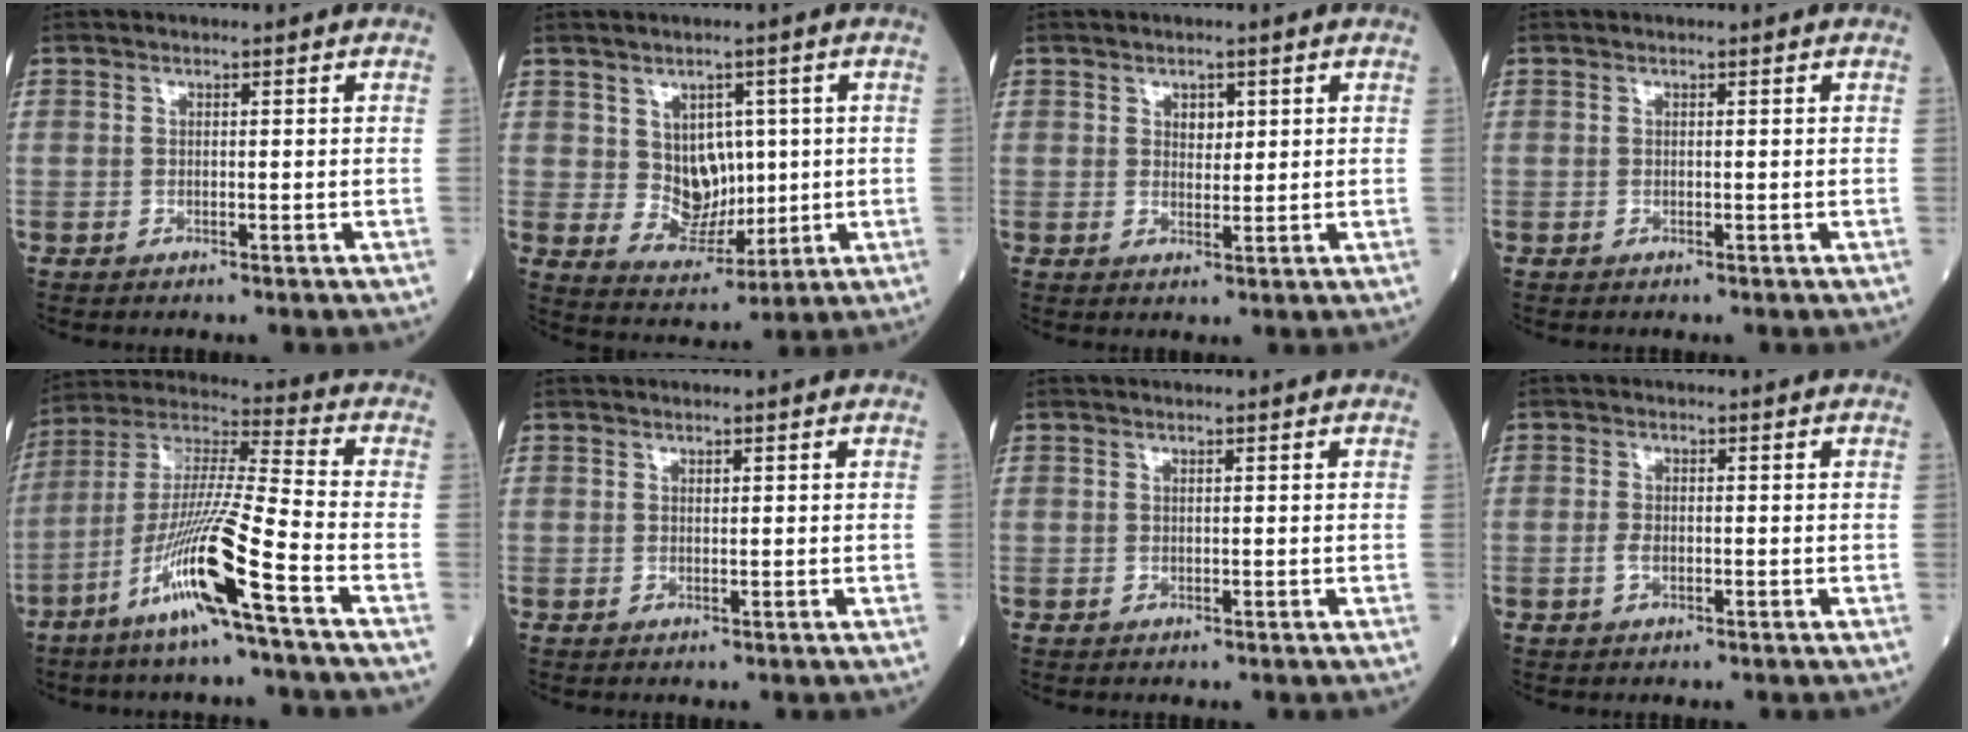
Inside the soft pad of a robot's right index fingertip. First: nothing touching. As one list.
[{"total": 6.8, "force": [1.4, 5.1, 4.2], "torque": [-0.066, 0.003, 0.040]}, {"total": 2.0, "force": [0.9, 1.3, 1.3], "torque": [-0.015, -0.002, 0.014]}, {"total": 0.0}, {"total": 14.7, "force": [-7.3, -1.2, 12.8], "torque": [-0.258, -0.017, -0.143]}, {"total": 0.0}, {"total": 0.0}, {"total": 1.6, "force": [-0.5, 0.8, 1.2], "torque": [-0.028, 0.002, -0.010]}]